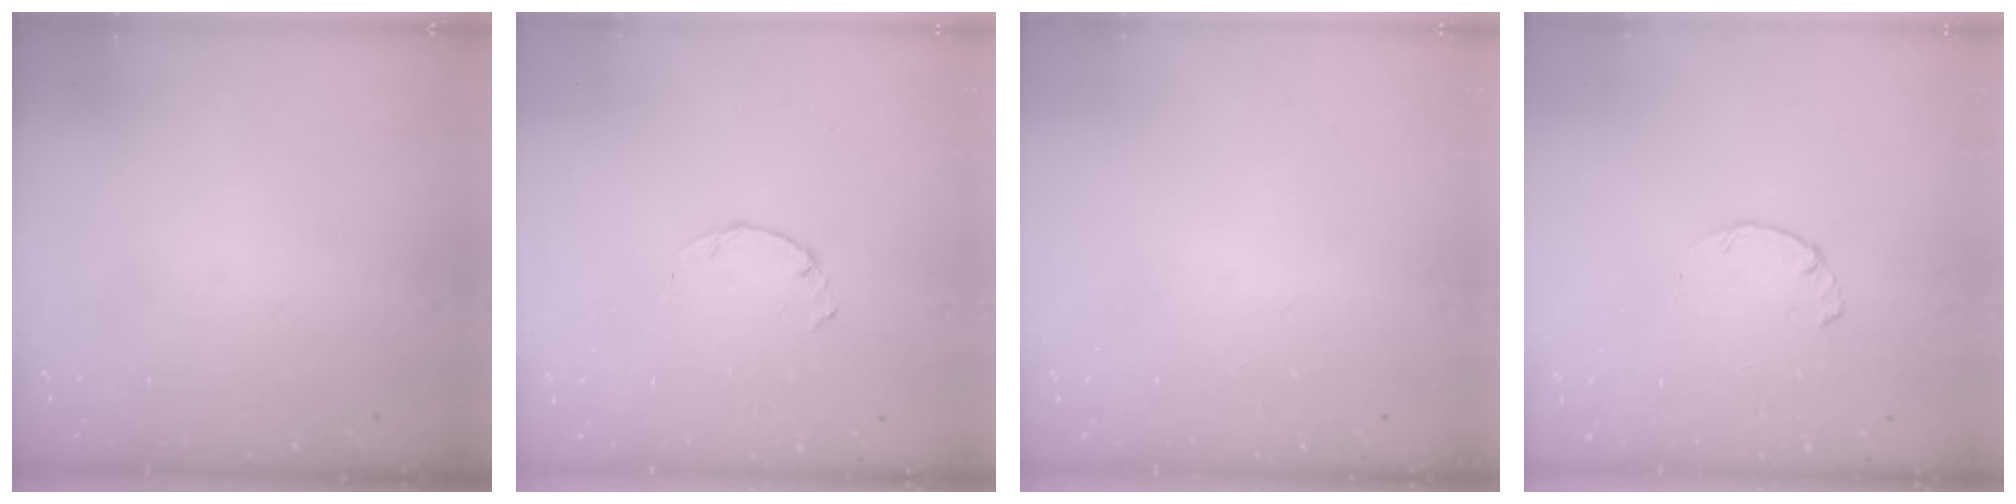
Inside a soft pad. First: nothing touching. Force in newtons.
{"total": 0.8, "press": 0.7, "slide": 0.2}
{"total": 0.0}
{"total": 1.7, "press": 1.7, "slide": 0.3}